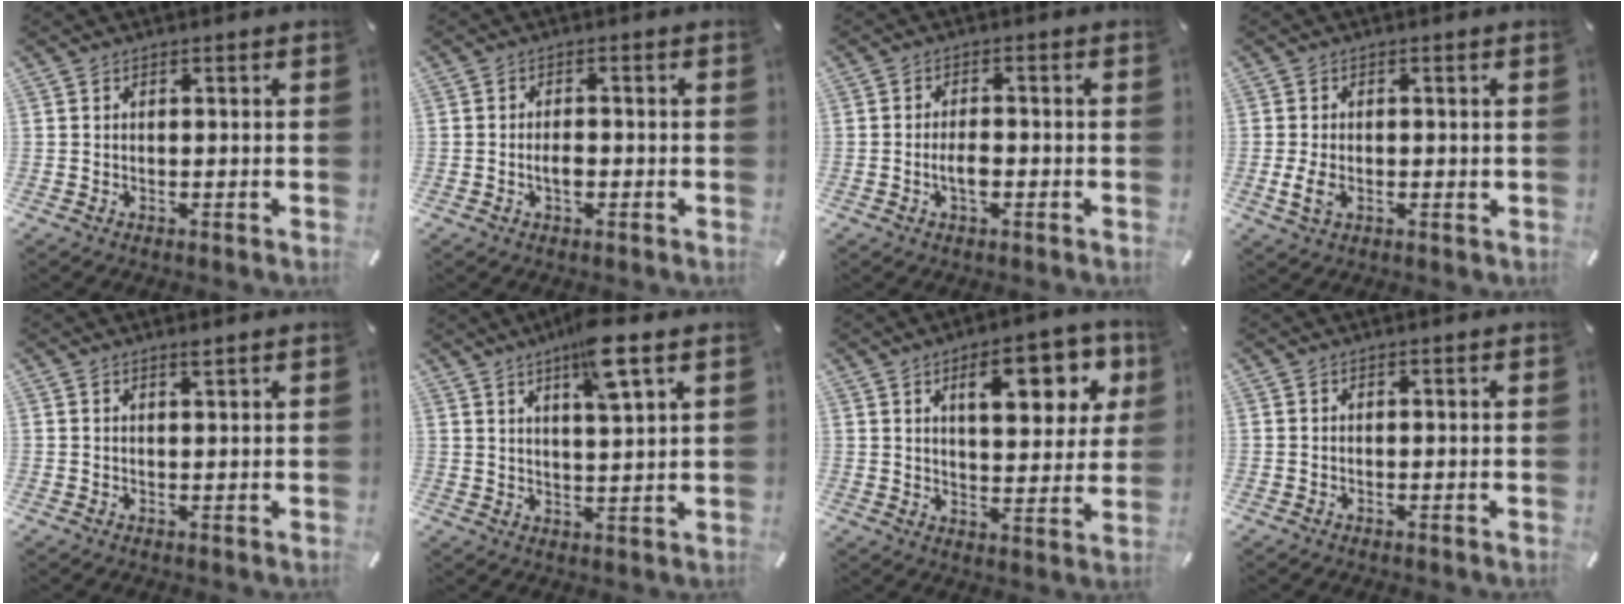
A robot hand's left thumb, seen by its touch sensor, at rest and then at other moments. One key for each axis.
{"total": 2.7, "fx": -0.9, "fy": 1.4, "fz": 2.1, "tx": -0.039, "ty": 0.006, "tz": -0.016}
{"total": 3.8, "fx": -1.2, "fy": 1.8, "fz": 3.0, "tx": -0.061, "ty": 0.007, "tz": -0.023}
{"total": 4.0, "fx": -0.6, "fy": 2.5, "fz": 3.0, "tx": -0.072, "ty": -0.004, "tz": -0.012}
{"total": 1.1, "fx": 0.9, "fy": 0.0, "fz": 0.6, "tx": -0.012, "ty": -0.003, "tz": 0.017}
{"total": 9.2, "fx": 5.9, "fy": 1.6, "fz": 6.8, "tx": -0.115, "ty": -0.022, "tz": 0.098}
{"total": 15.3, "fx": 6.9, "fy": 7.0, "fz": 11.7, "tx": -0.156, "ty": -0.018, "tz": 0.108}
{"total": 0.0}